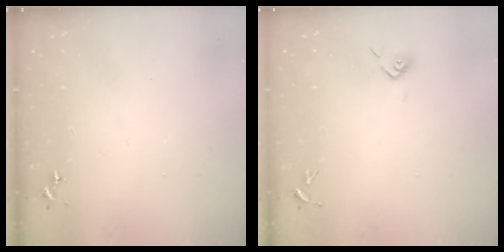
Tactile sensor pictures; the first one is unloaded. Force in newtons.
{"total": 4.2, "press": 4.1, "slide": 1.1}